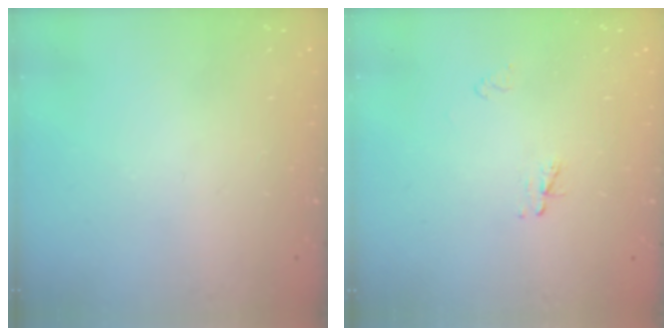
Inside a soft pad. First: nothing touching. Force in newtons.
{"total": 2.3, "press": 2.3, "slide": 0.3}